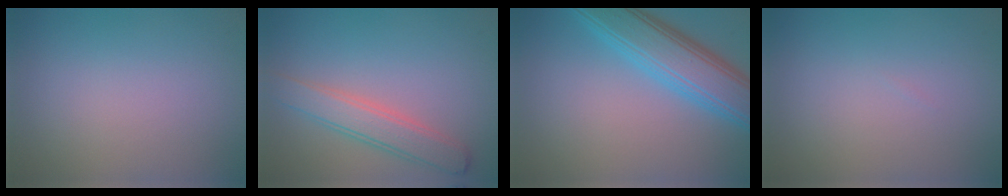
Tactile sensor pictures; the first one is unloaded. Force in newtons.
{"total": 4.4, "press": 4.4, "slide": 0.1}
{"total": 7.0, "press": 7.0, "slide": 0.2}
{"total": 0.0}